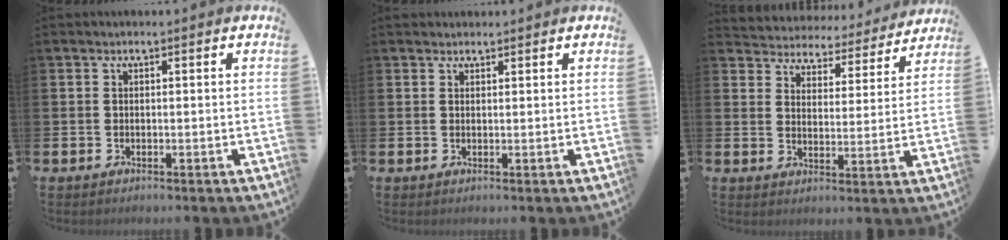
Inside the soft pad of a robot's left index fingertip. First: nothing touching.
{"total": 1.2, "force": [1.1, 0.4, 0.0], "torque": [0.007, 0.002, 0.020]}
{"total": 4.4, "force": [4.2, 1.2, -0.3], "torque": [-0.020, -0.042, 0.068]}